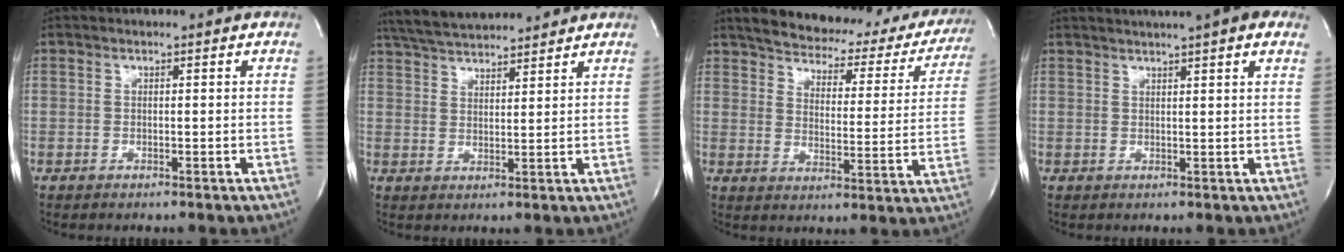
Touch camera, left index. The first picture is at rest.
{"total": 10.0, "force": [9.4, 1.4, 3.3], "torque": [-0.063, 0.021, 0.154]}
{"total": 24.2, "force": [21.1, 8.0, 8.7], "torque": [-0.118, -0.026, 0.245]}
{"total": 10.7, "force": [8.2, 1.1, 6.8], "torque": [-0.105, 0.033, 0.095]}